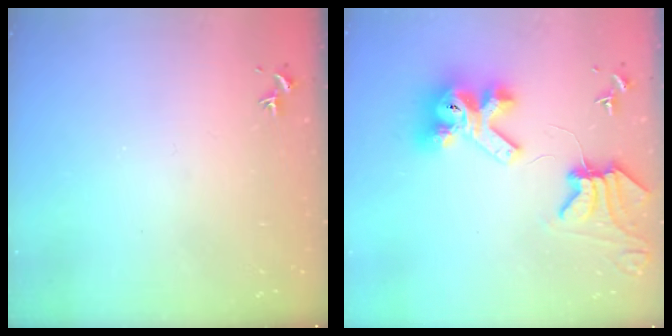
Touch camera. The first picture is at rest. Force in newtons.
{"total": 12.2, "press": 12.1, "slide": 1.5}